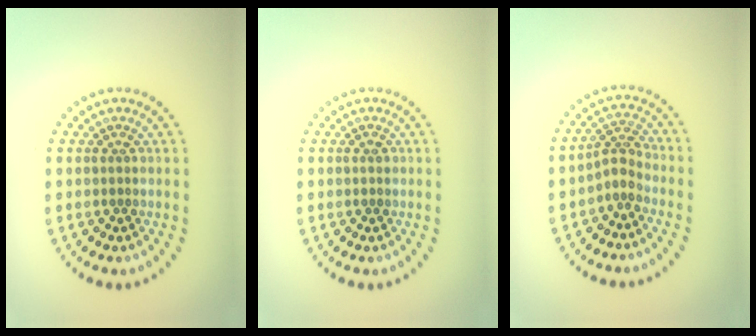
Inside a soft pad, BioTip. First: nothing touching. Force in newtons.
{"total": 0.8, "press": 0.8, "slide": 0.1}
{"total": 2.4, "press": 1.7, "slide": 1.7}